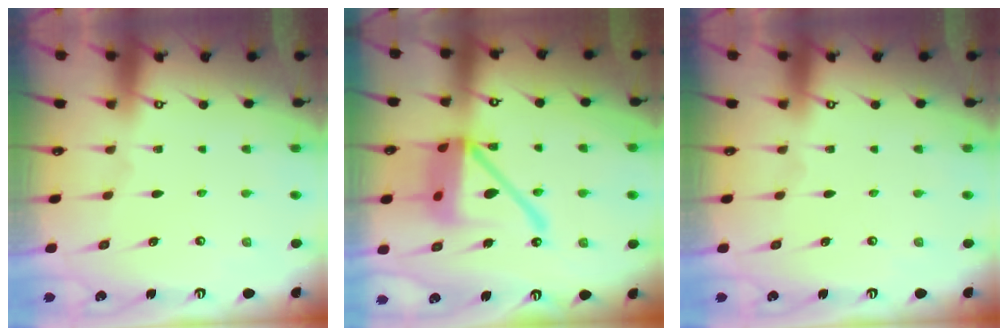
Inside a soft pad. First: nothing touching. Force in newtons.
{"total": 18.8, "press": 18.6, "slide": 2.5}
{"total": 0.0}